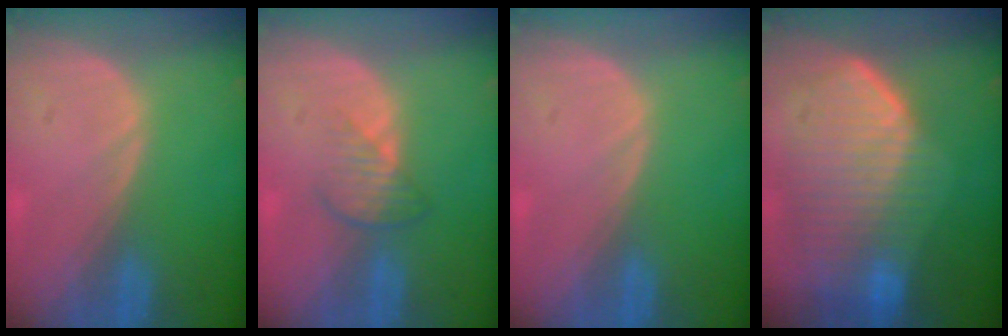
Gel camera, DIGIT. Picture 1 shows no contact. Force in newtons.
{"total": 3.5, "press": 3.1, "slide": 1.7}
{"total": 0.0}
{"total": 10.9, "press": 9.5, "slide": 5.3}